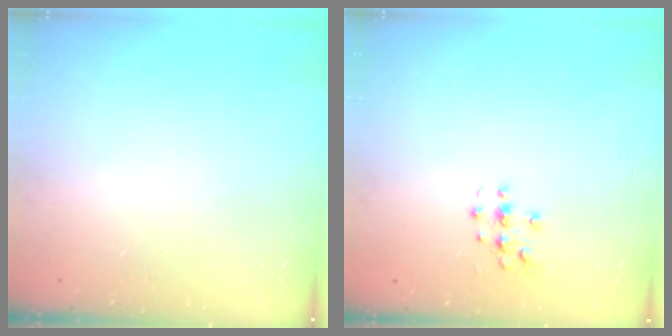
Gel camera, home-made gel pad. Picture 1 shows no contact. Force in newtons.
{"total": 2.8, "press": 2.8, "slide": 0.3}